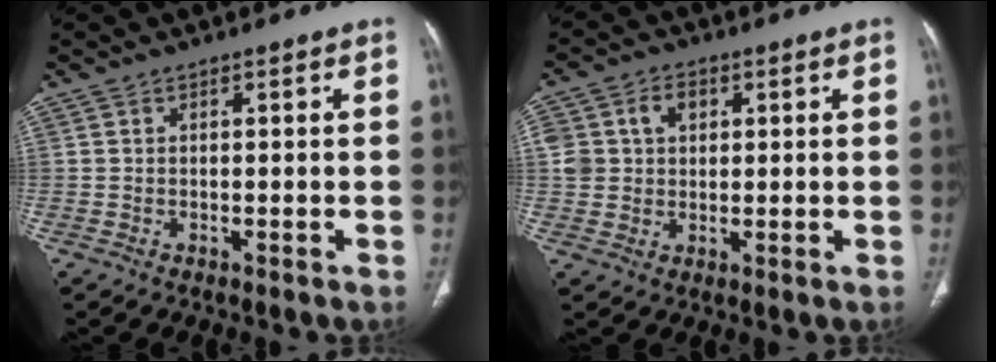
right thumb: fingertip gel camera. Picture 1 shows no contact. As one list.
[{"total": 7.6, "force": [2.0, 6.1, 4.0], "torque": [-0.061, 0.005, 0.042]}]